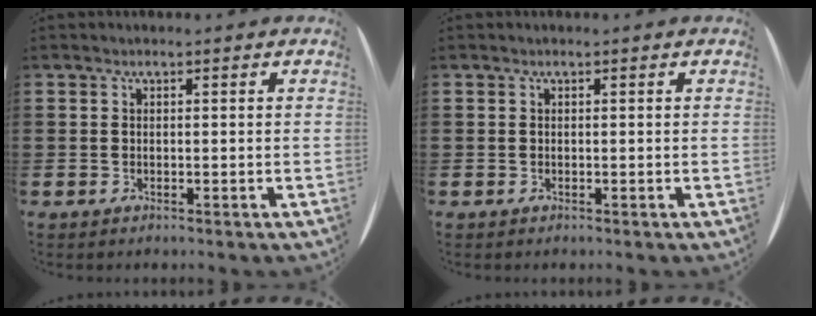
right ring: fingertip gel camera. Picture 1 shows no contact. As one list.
[{"total": 0.0}]